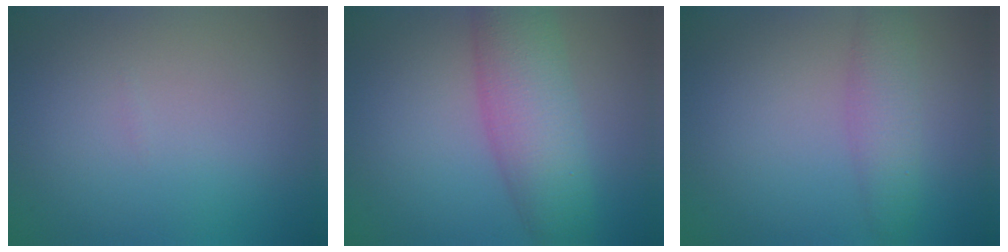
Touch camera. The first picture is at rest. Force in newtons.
{"total": 7.1, "press": 7.1, "slide": 0.3}
{"total": 3.0, "press": 3.0, "slide": 0.0}